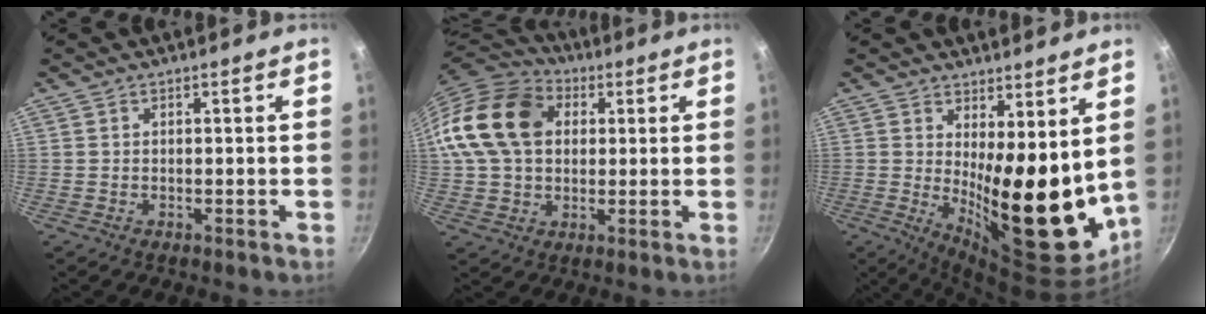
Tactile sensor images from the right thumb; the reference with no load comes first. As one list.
[{"total": 17.6, "force": [3.9, 13.0, 11.1], "torque": [-0.191, 0.019, 0.059]}, {"total": 17.9, "force": [2.7, 6.9, 16.3], "torque": [-0.192, -0.053, 0.056]}]